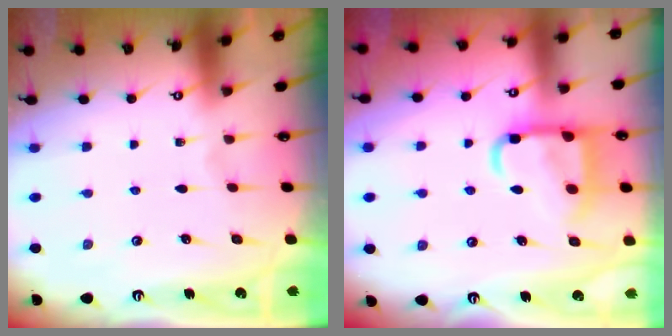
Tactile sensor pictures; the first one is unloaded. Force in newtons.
{"total": 13.9, "press": 13.9, "slide": 1.4}